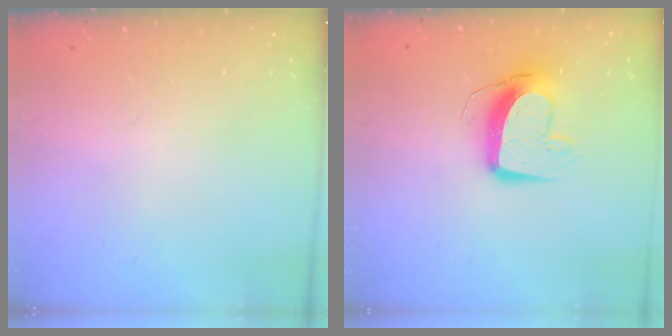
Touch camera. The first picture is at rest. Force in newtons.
{"total": 11.8, "press": 11.7, "slide": 1.1}